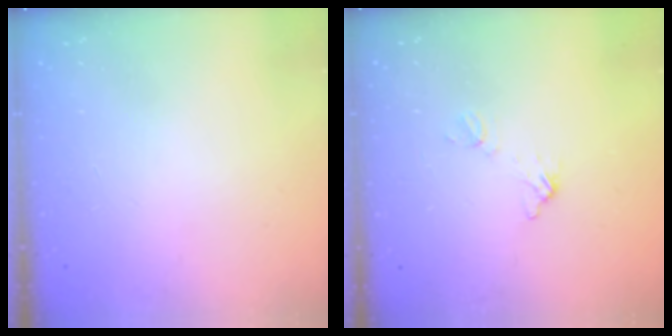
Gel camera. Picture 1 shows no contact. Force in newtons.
{"total": 6.8, "press": 6.7, "slide": 0.4}